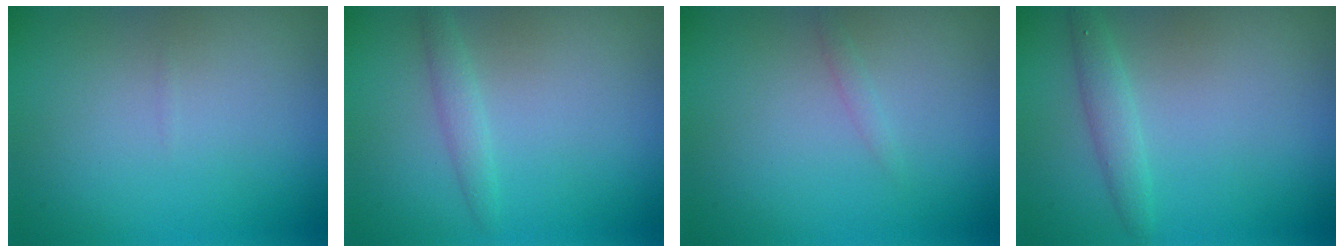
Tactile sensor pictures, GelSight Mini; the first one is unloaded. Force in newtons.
{"total": 1.2, "press": 1.2, "slide": 0.1}
{"total": 0.6, "press": 0.6, "slide": 0.0}
{"total": 1.6, "press": 1.6, "slide": 0.0}